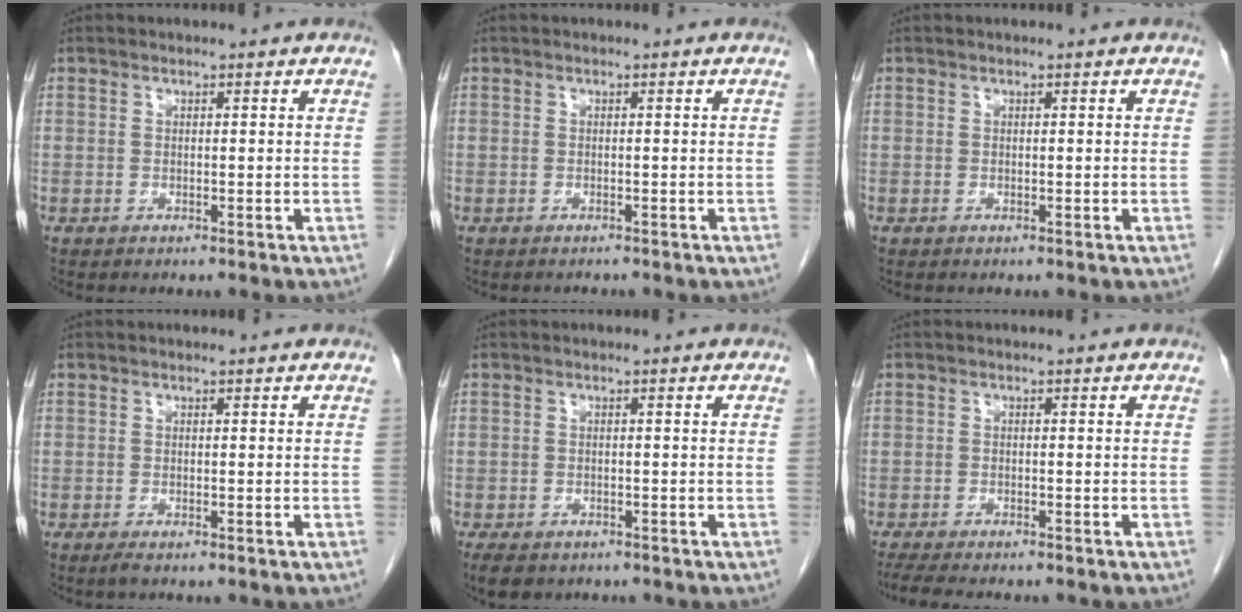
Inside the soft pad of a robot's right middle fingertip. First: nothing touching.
{"total": 0.5, "force": [-0.5, 0.0, 0.0], "torque": [-0.008, -0.004, -0.008]}
{"total": 0.0}
{"total": 0.9, "force": [-0.6, 0.1, 0.6], "torque": [-0.015, -0.003, -0.010]}
{"total": 5.8, "force": [-4.3, 2.9, 2.5], "torque": [-0.040, -0.008, -0.060]}
{"total": 6.9, "force": [-5.9, 1.1, 3.5], "torque": [-0.054, -0.014, -0.088]}